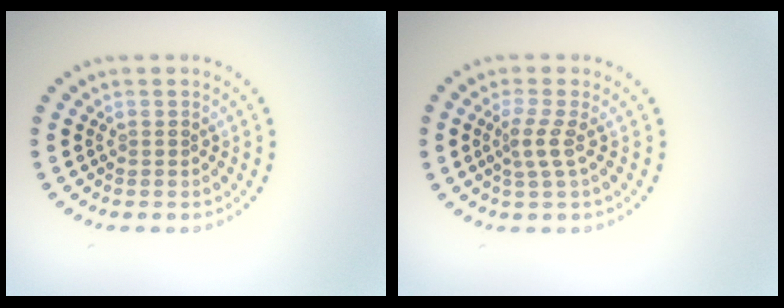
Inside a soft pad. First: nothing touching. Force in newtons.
{"total": 2.1, "press": 1.4, "slide": 1.5}